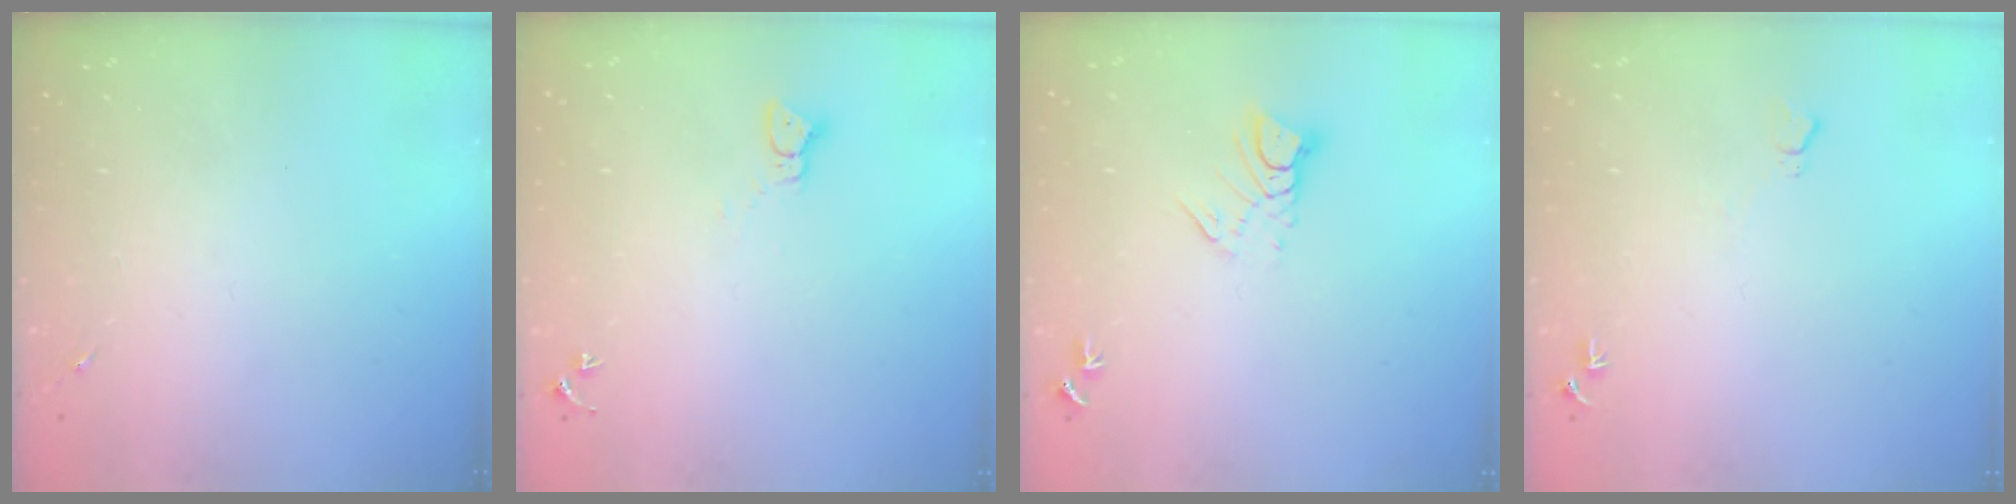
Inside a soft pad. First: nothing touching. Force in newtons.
{"total": 2.3, "press": 2.3, "slide": 0.3}
{"total": 6.6, "press": 6.6, "slide": 0.7}
{"total": 5.8, "press": 5.8, "slide": 0.7}